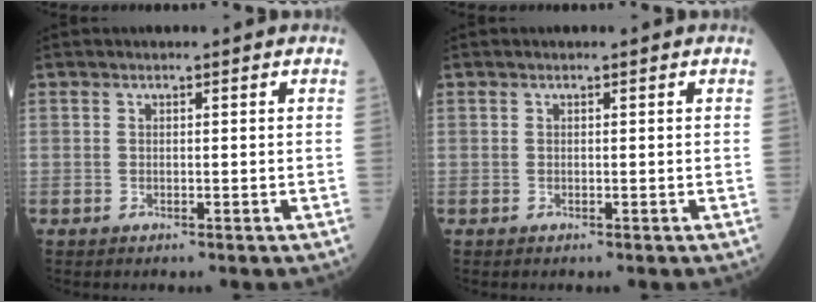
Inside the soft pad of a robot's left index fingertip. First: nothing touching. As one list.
[{"total": 0.0}]